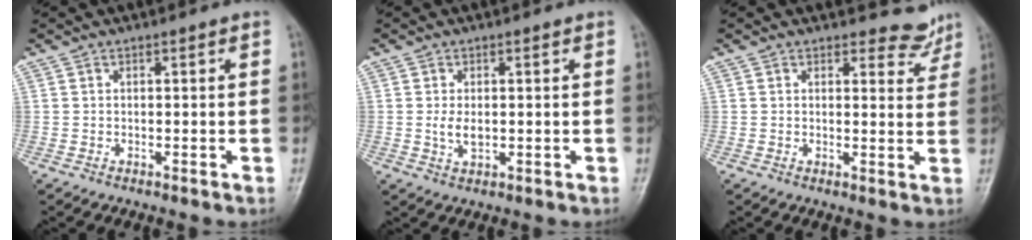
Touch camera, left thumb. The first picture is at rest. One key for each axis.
{"total": 2.8, "fx": 0.1, "fy": 1.7, "fz": 2.3, "tx": -0.041, "ty": -0.006, "tz": 0.004}
{"total": 4.0, "fx": 3.7, "fy": 1.7, "fz": -0.2, "tx": 0.028, "ty": -0.033, "tz": 0.035}